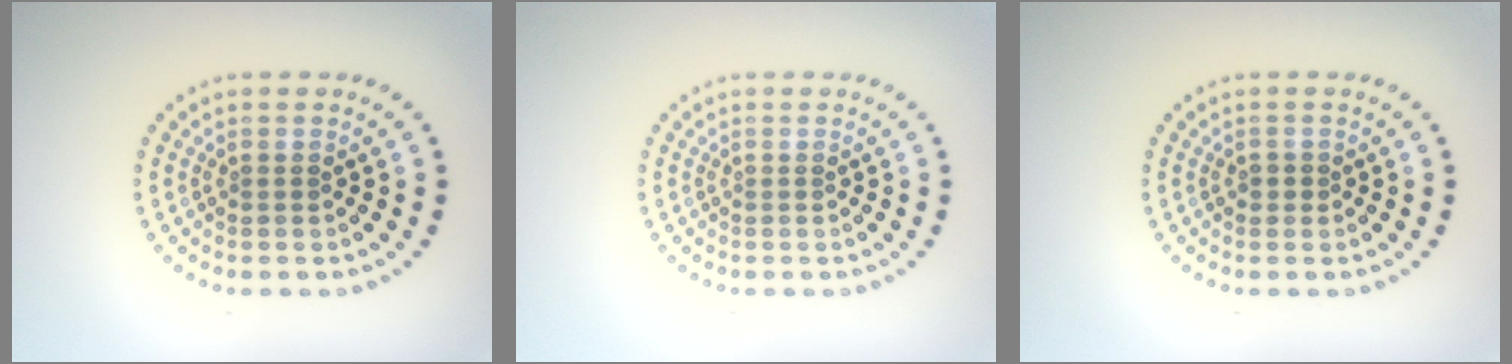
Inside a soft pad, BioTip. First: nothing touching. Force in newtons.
{"total": 0.0}
{"total": 0.8, "press": 0.7, "slide": 0.1}